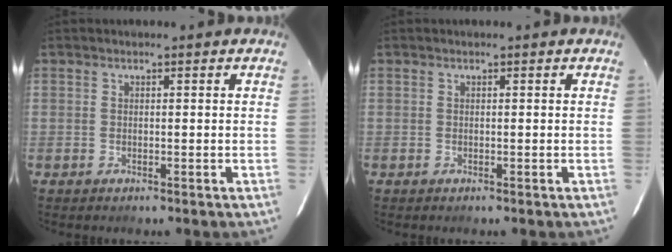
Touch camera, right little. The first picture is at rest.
{"total": 0.0}